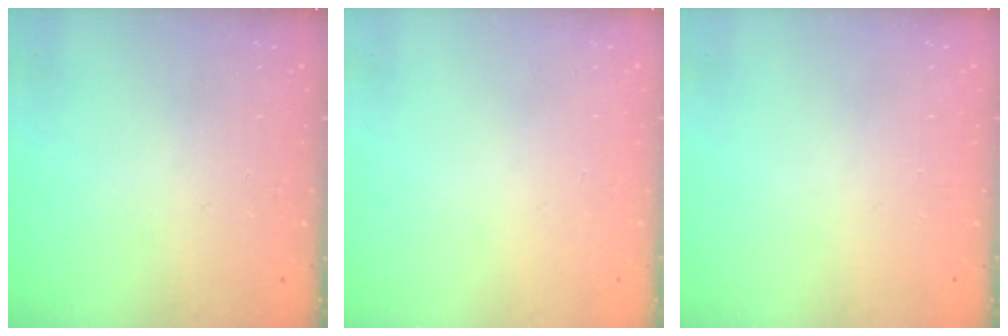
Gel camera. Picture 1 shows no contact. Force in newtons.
{"total": 0.0}
{"total": 0.0}